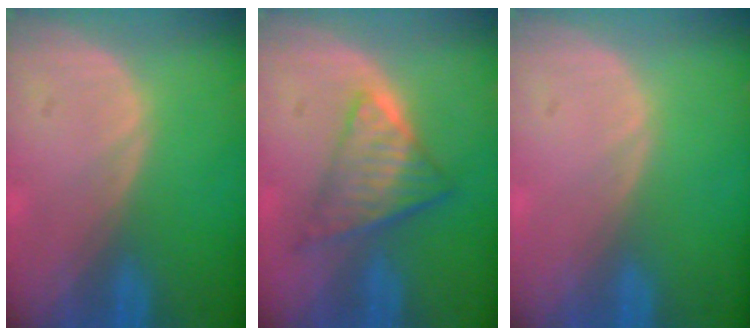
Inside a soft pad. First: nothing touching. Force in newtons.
{"total": 6.9, "press": 6.1, "slide": 3.2}
{"total": 0.0}